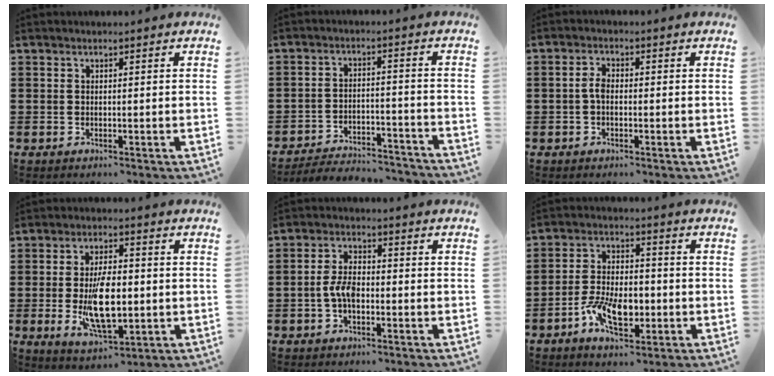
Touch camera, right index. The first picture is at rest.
{"total": 4.6, "force": [-4.4, 0.7, 0.9], "torque": [-0.026, 0.003, -0.094]}
{"total": 2.4, "force": [-0.4, 1.3, 2.0], "torque": [-0.047, 0.002, -0.011]}
{"total": 10.0, "force": [-1.2, 4.3, 9.0], "torque": [-0.180, -0.012, -0.022]}
{"total": 4.5, "force": [-1.2, 2.3, 3.7], "torque": [-0.096, -0.007, -0.028]}
{"total": 8.9, "force": [-3.0, 4.4, 7.1], "torque": [-0.150, -0.001, -0.055]}